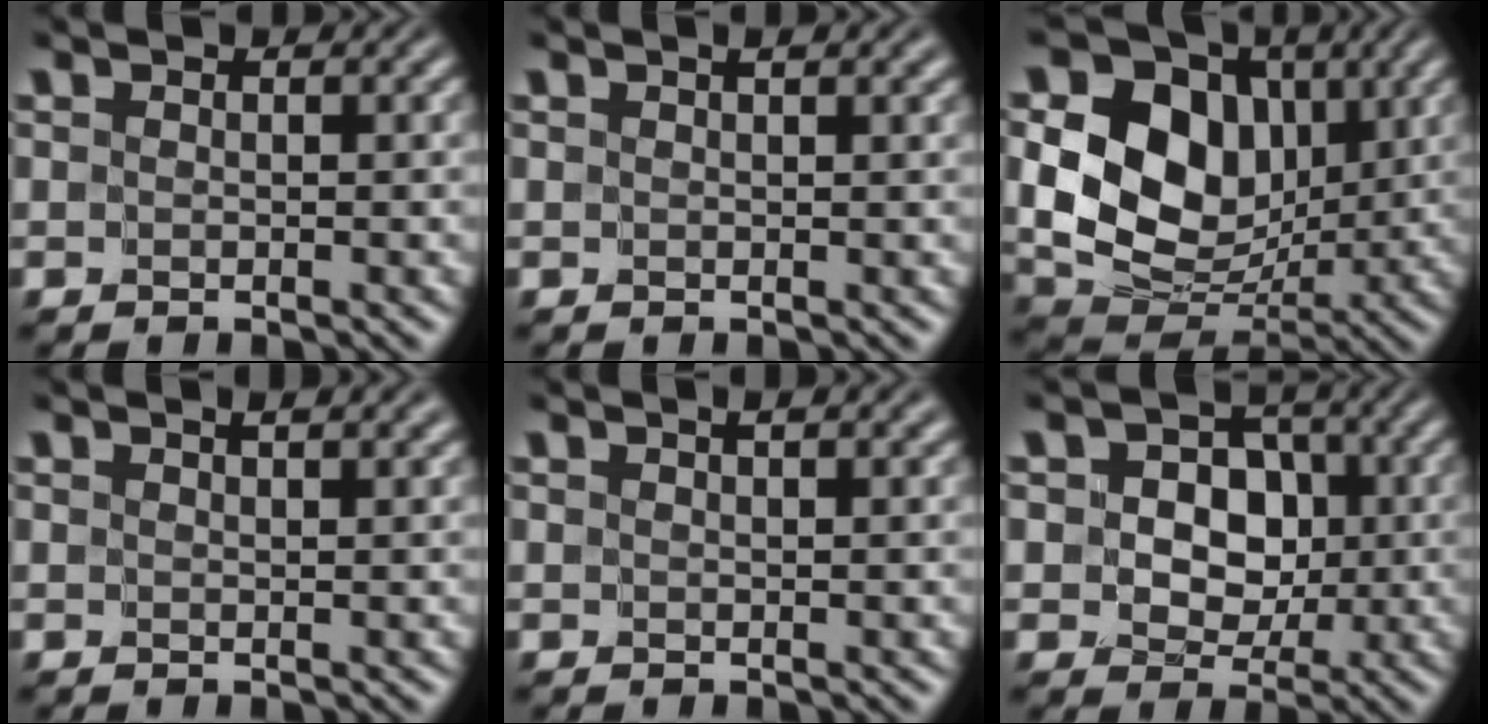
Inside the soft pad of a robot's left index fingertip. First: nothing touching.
{"total": 2.2, "force": [1.4, 0.7, 1.5], "torque": [-0.004, -0.005, 0.009]}
{"total": 10.1, "force": [1.7, 7.8, 6.2], "torque": [-0.122, -0.013, 0.029]}
{"total": 3.5, "force": [2.3, 1.3, 2.2], "torque": [-0.005, 0.010, 0.008]}
{"total": 3.1, "force": [2.0, 1.2, 2.1], "torque": [-0.007, 0.004, 0.006]}
{"total": 5.4, "force": [0.4, 4.3, 3.2], "torque": [-0.041, 0.012, -0.011]}